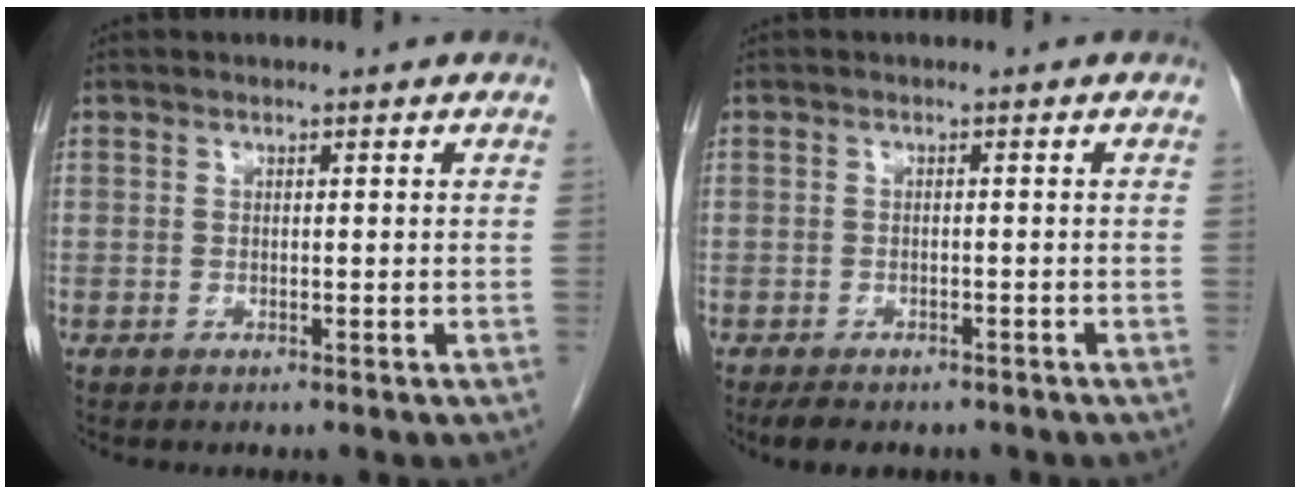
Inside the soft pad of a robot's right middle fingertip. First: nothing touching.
{"total": 5.6, "force": [-4.6, 2.3, 2.3], "torque": [-0.033, -0.006, -0.060]}